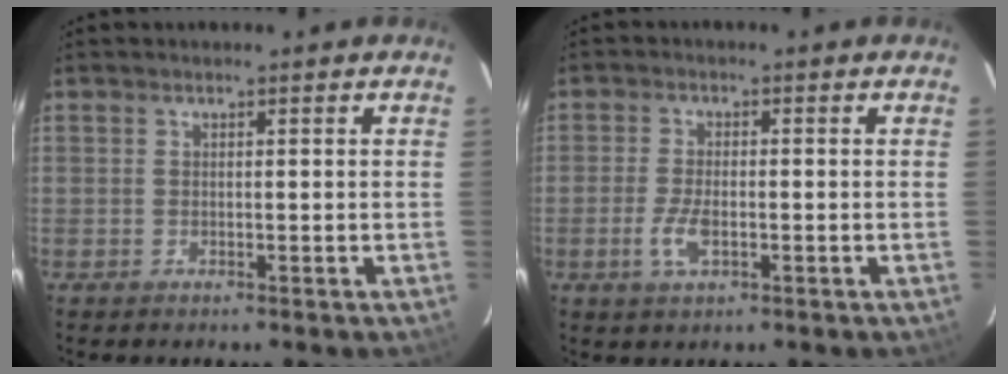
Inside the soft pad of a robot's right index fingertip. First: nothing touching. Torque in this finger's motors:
{"motor_torque": [0.56, -0.13, 0.11, 0.03]}